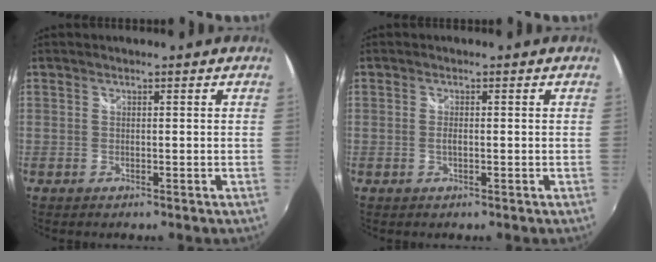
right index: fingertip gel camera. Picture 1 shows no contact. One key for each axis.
{"total": 1.0, "fx": -0.2, "fy": 0.3, "fz": 0.9, "tx": -0.020, "ty": 0.000, "tz": -0.005}